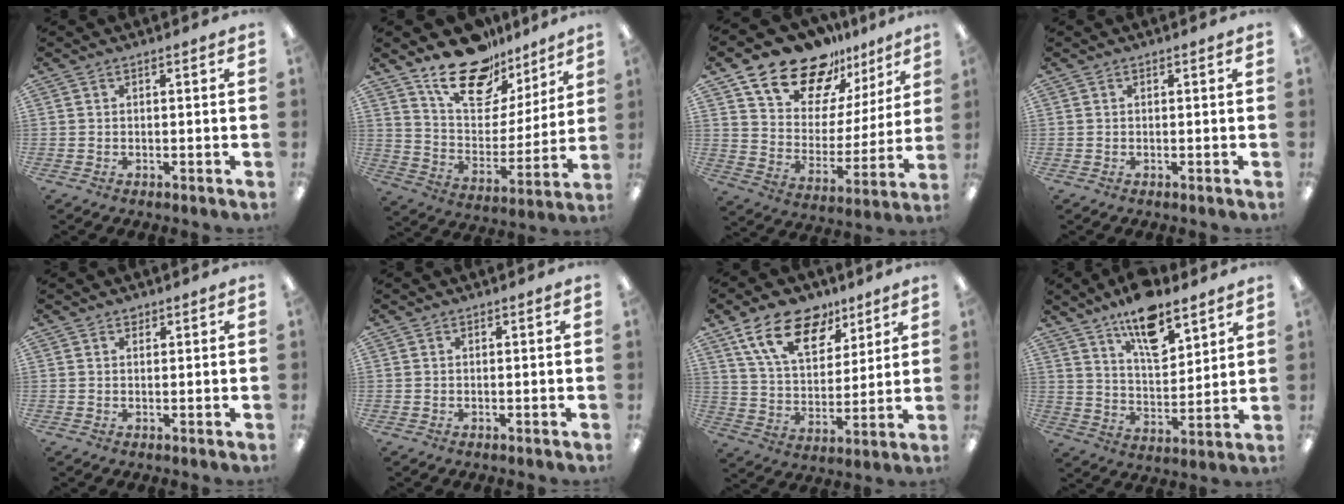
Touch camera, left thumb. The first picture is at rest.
{"total": 19.8, "force": [14.8, 9.7, 8.7], "torque": [-0.146, -0.095, 0.262]}
{"total": 17.4, "force": [13.9, 9.0, 5.4], "torque": [-0.111, -0.104, 0.250]}
{"total": 0.0}
{"total": 1.1, "force": [0.9, 0.6, 0.1], "torque": [0.005, -0.003, 0.016]}
{"total": 0.0}
{"total": 17.1, "force": [10.5, 9.5, 9.5], "torque": [-0.164, -0.037, 0.193]}
{"total": 13.8, "force": [10.0, 5.6, 7.6], "torque": [-0.119, -0.054, 0.173]}